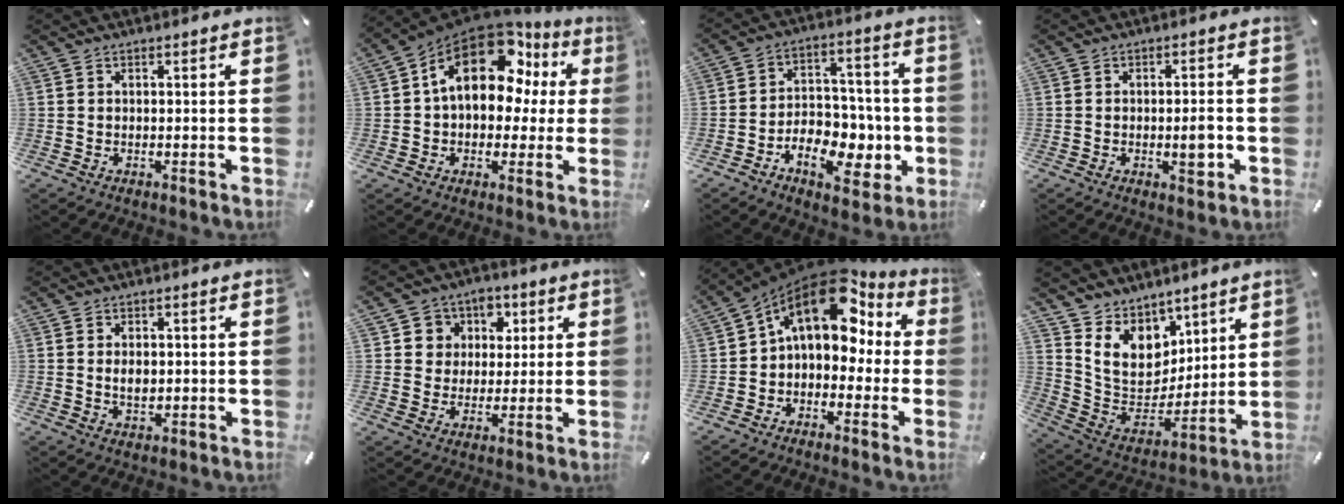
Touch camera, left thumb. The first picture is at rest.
{"total": 18.8, "force": [7.2, 11.7, 12.8], "torque": [-0.205, -0.033, 0.123]}
{"total": 12.6, "force": [-5.1, 8.9, 7.3], "torque": [-0.100, 0.028, -0.078]}
{"total": 4.9, "force": [-1.0, 1.8, 4.5], "torque": [-0.065, 0.003, -0.016]}
{"total": 3.3, "force": [0.3, 2.2, 2.4], "torque": [-0.042, 0.002, 0.004]}
{"total": 8.0, "force": [1.6, 7.7, 1.1], "torque": [-0.014, -0.009, 0.026]}
{"total": 15.2, "force": [6.5, 9.8, 9.6], "torque": [-0.154, -0.040, 0.110]}
{"total": 12.5, "force": [6.6, 9.8, 4.0], "torque": [-0.093, -0.060, 0.139]}